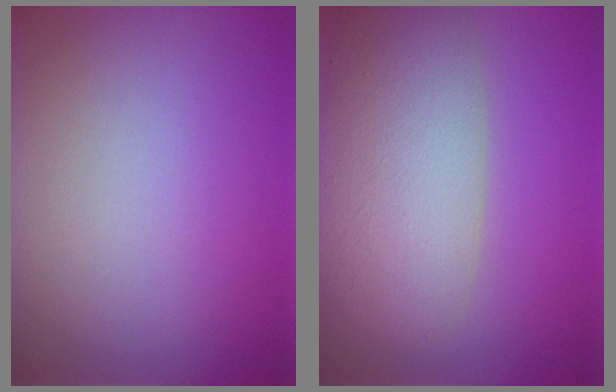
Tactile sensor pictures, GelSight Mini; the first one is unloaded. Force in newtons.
{"total": 9.3, "press": 9.3, "slide": 0.5}